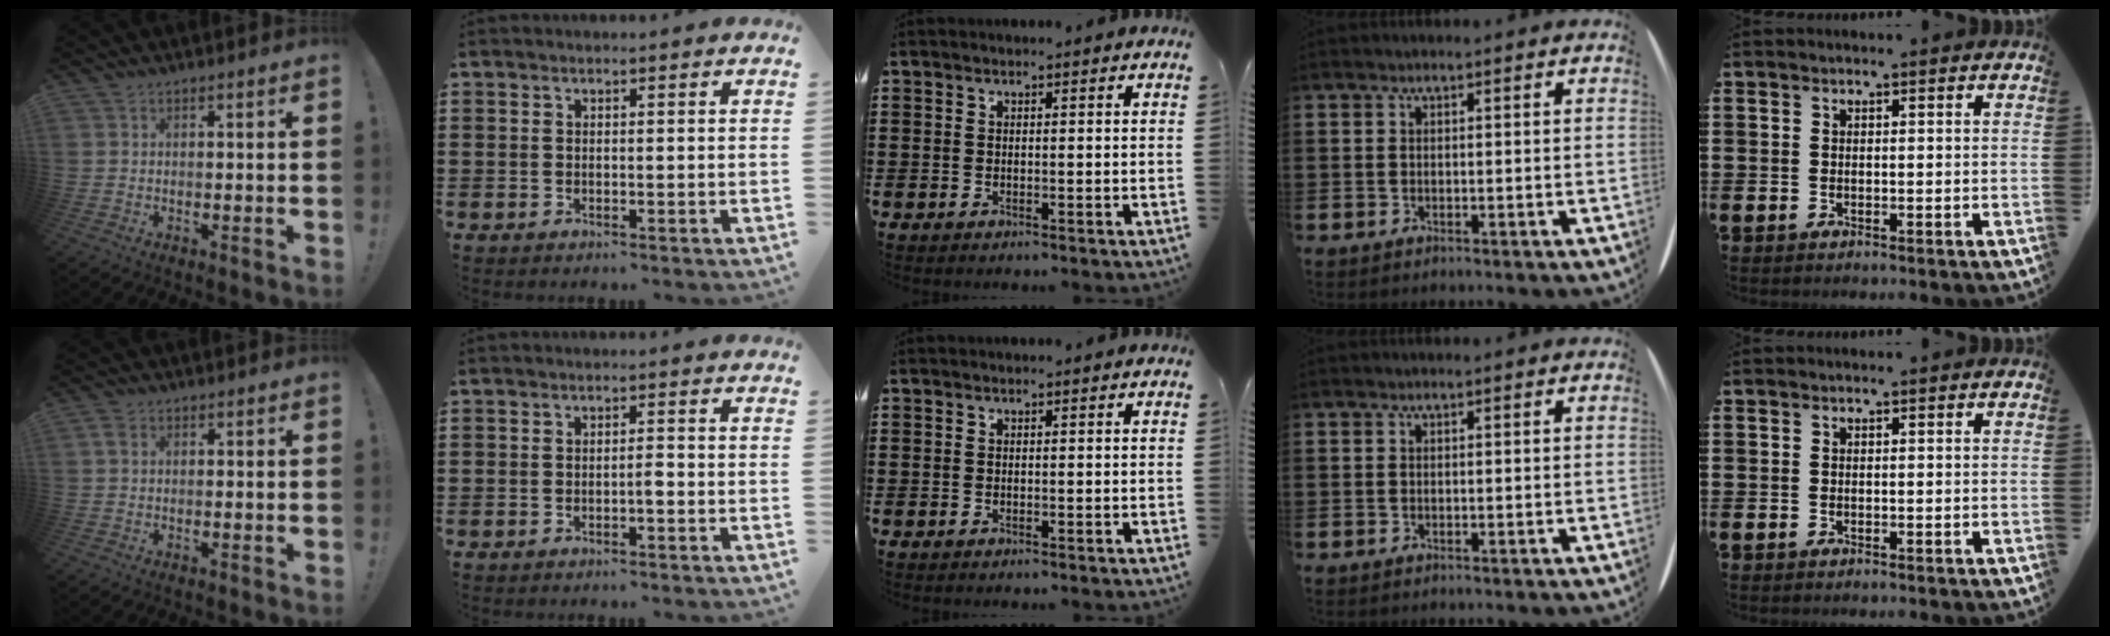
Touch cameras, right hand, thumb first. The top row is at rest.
{"thumb": {"total": 1.8, "force": [0.5, 1.1, 1.2], "torque": [-0.016, 0.002, 0.009]}, "index": {"total": 1.5, "force": [-0.7, 0.3, 1.3], "torque": [-0.026, -0.001, -0.013]}}